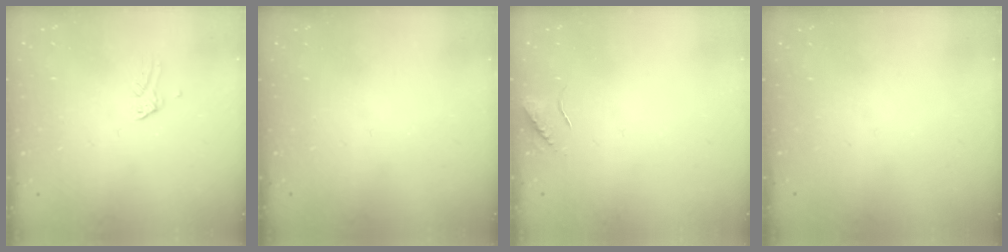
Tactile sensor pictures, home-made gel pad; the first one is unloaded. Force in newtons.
{"total": 0.0}
{"total": 5.7, "press": 5.6, "slide": 0.7}
{"total": 0.0}